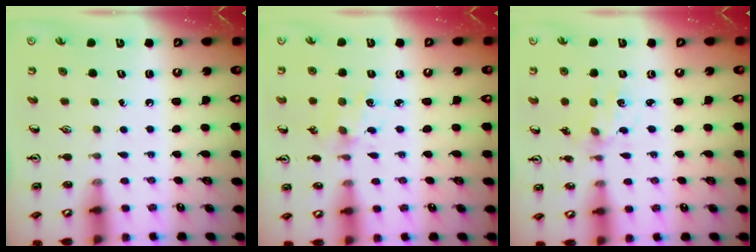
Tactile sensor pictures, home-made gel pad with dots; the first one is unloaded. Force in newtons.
{"total": 2.0, "press": 2.0, "slide": 0.5}
{"total": 1.7, "press": 1.6, "slide": 0.2}